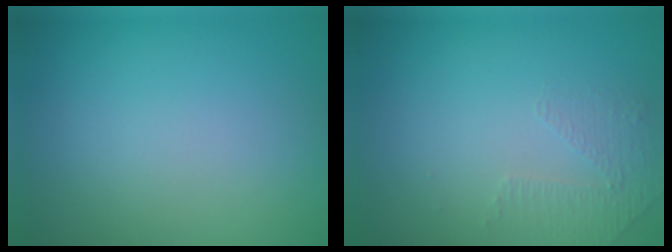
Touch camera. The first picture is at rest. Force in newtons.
{"total": 1.4, "press": 0.8, "slide": 1.1}